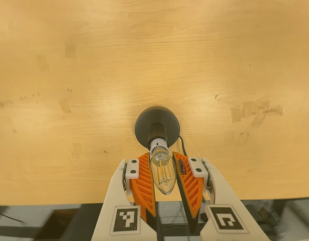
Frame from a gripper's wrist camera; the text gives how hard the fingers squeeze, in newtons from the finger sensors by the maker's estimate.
{"total": 13.0, "left": 11.8, "right": 14.2}